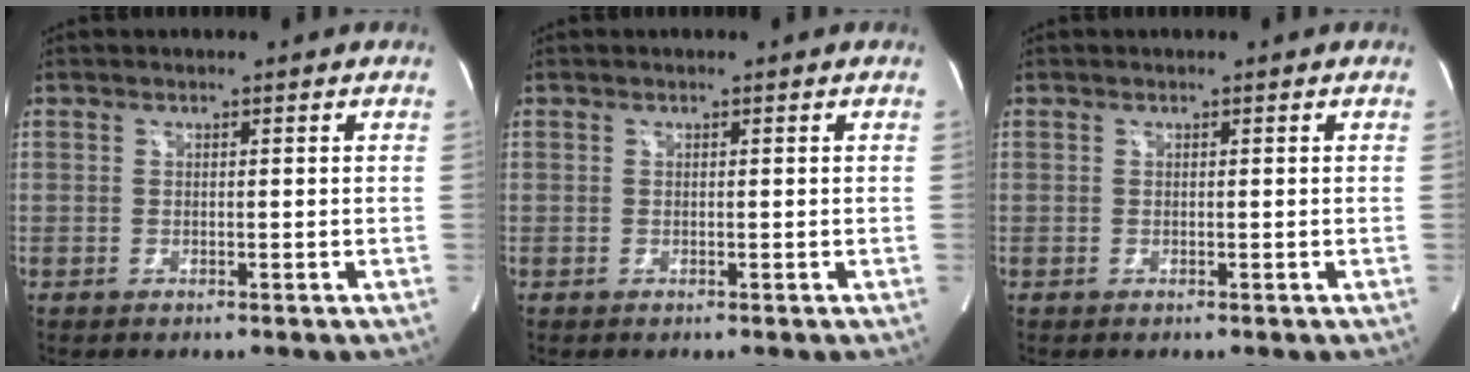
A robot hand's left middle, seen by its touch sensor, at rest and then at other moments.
{"total": 0.0}
{"total": 0.0}